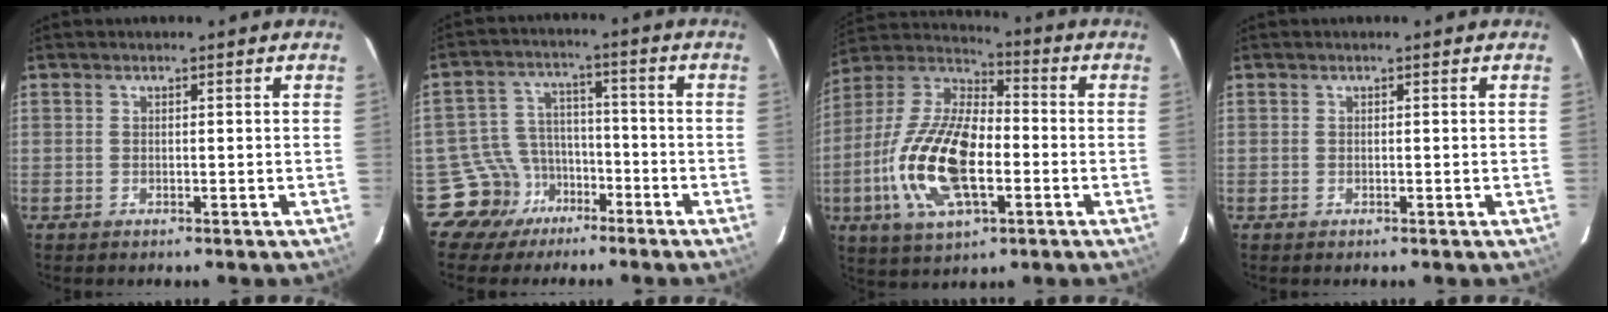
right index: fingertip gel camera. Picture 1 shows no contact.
{"total": 8.1, "force": [-5.6, 5.7, -0.6], "torque": [-0.006, 0.036, -0.100]}
{"total": 19.8, "force": [-4.8, 8.9, 17.0], "torque": [-0.360, -0.007, -0.093]}
{"total": 0.0}